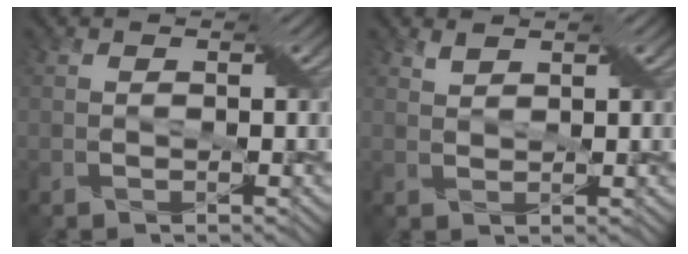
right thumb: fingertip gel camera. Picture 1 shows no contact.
{"total": 1.7, "force": [1.5, -0.1, 0.6], "torque": [-0.016, 0.005, 0.028]}